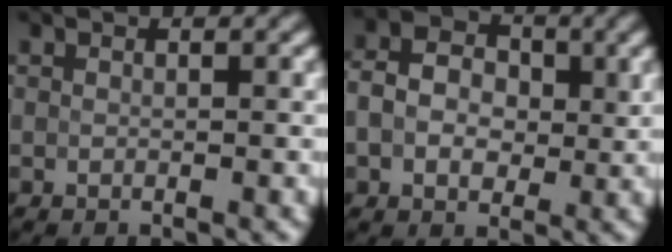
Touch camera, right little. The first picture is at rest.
{"total": 4.3, "force": [0.2, 3.4, 2.6], "torque": [-0.043, 0.006, -0.003]}